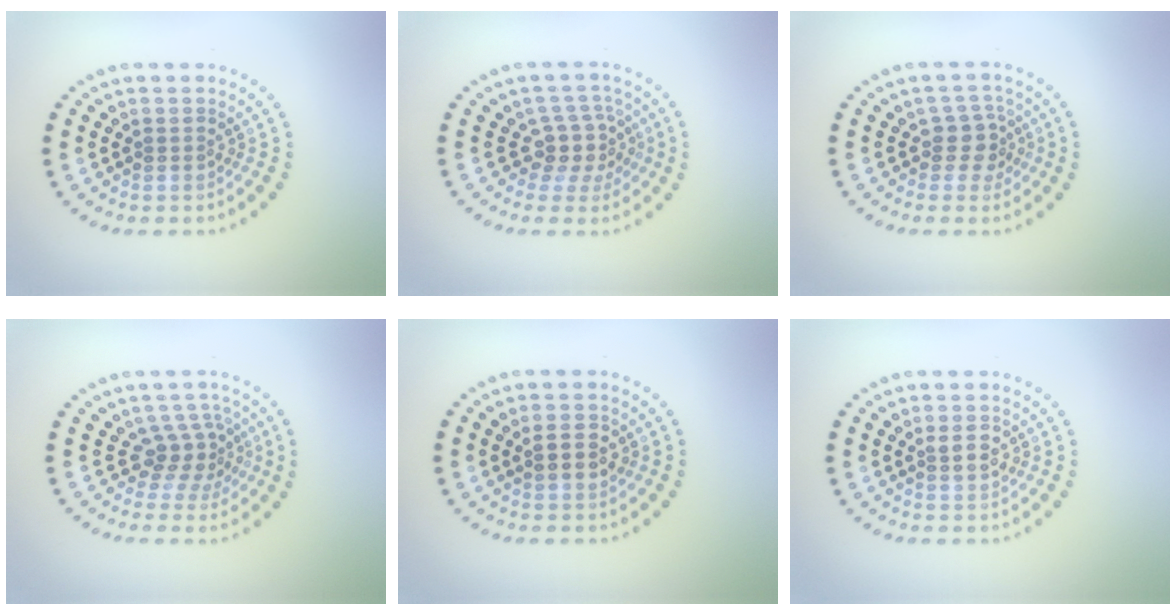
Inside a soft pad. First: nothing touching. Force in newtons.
{"total": 3.0, "press": 2.2, "slide": 2.0}
{"total": 2.4, "press": 1.9, "slide": 1.5}
{"total": 3.0, "press": 2.1, "slide": 2.1}
{"total": 2.0, "press": 2.0, "slide": 0.2}
{"total": 1.2, "press": 1.2, "slide": 0.2}